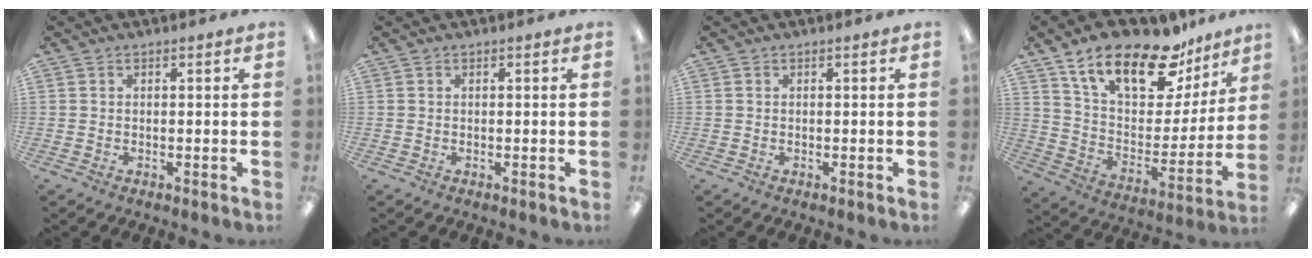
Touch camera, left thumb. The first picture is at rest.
{"total": 0.0}
{"total": 0.0}
{"total": 22.1, "force": [15.4, 9.3, 12.7], "torque": [-0.212, -0.093, 0.269]}